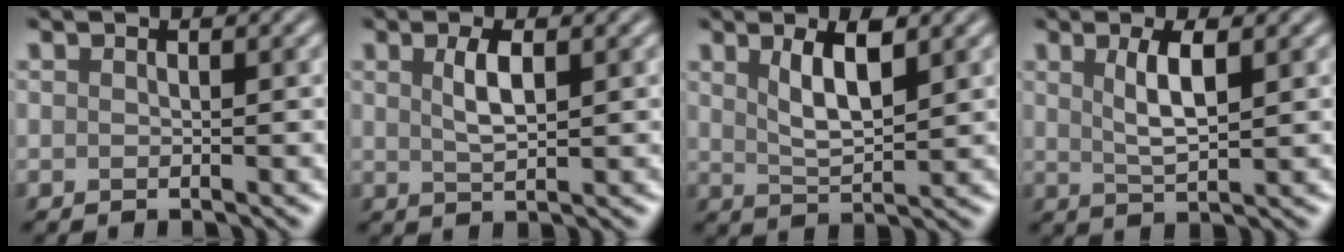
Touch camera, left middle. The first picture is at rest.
{"total": 2.5, "force": [0.9, 0.8, 2.2], "torque": [-0.043, 0.001, 0.018]}
{"total": 3.9, "force": [1.8, 1.3, 3.2], "torque": [-0.064, -0.002, 0.035]}
{"total": 3.2, "force": [1.1, 0.9, 2.9], "torque": [-0.053, 0.000, 0.022]}